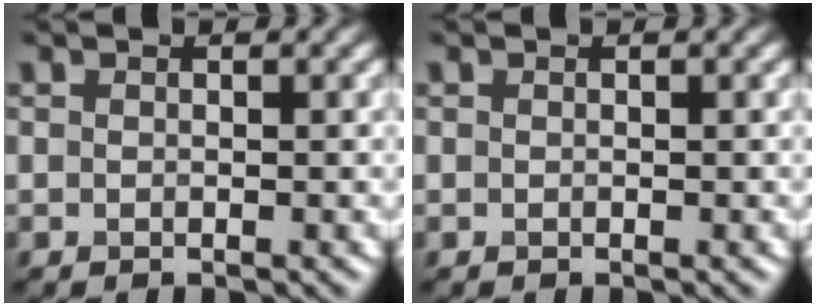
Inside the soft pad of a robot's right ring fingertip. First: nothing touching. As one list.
[{"total": 0.0}]